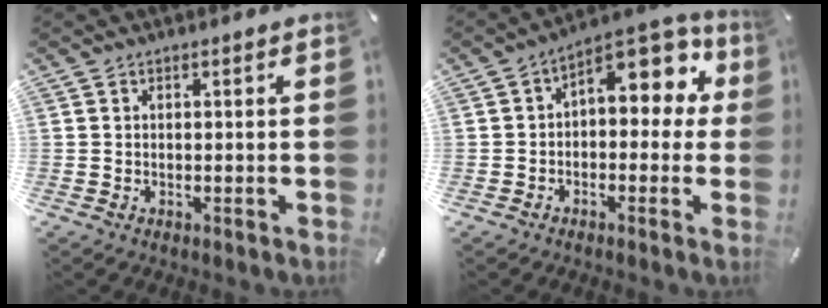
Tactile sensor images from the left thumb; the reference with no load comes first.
{"total": 9.1, "force": [3.9, 5.3, 6.3], "torque": [-0.083, -0.035, 0.067]}